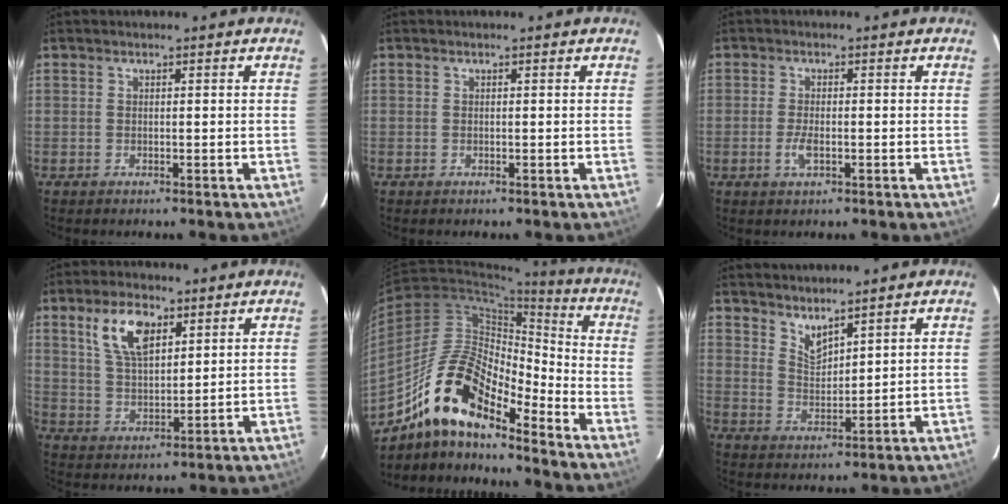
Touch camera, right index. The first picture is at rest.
{"total": 0.0}
{"total": 3.0, "force": [-1.0, 1.1, 2.6], "torque": [-0.056, -0.003, -0.019]}
{"total": 9.5, "force": [4.8, 4.6, 6.8], "torque": [-0.130, 0.014, 0.096]}
{"total": 16.8, "force": [-12.2, 5.3, 10.3], "torque": [-0.185, 0.006, -0.237]}
{"total": 4.6, "force": [4.0, 1.2, 1.8], "torque": [-0.030, -0.007, 0.075]}